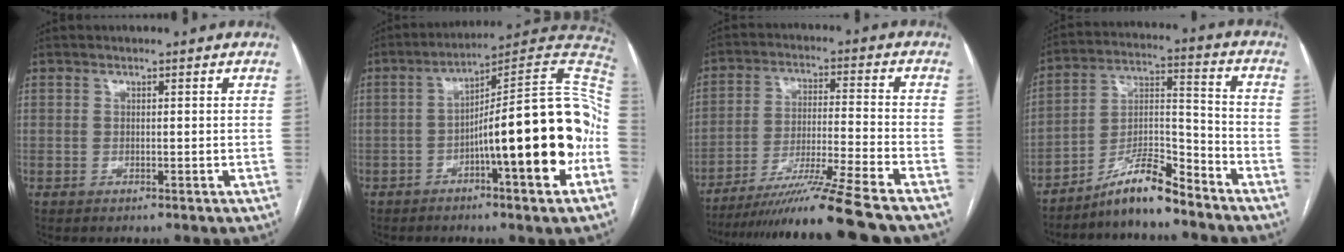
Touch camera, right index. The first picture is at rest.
{"total": 19.8, "force": [-4.6, 1.4, 19.2], "torque": [-0.226, 0.033, -0.062]}
{"total": 15.5, "force": [-12.9, -2.6, 8.2], "torque": [-0.141, -0.031, -0.215]}
{"total": 9.6, "force": [-8.1, 1.4, 5.0], "torque": [-0.094, 0.020, -0.147]}